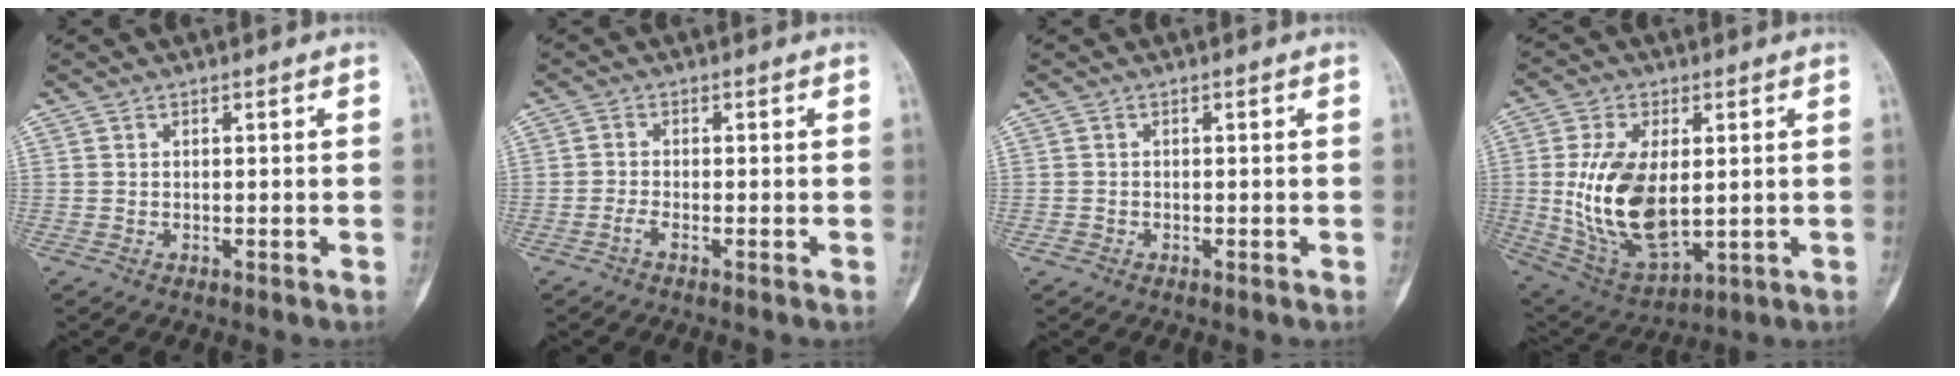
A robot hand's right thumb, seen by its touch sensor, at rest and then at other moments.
{"total": 1.5, "force": [-1.0, 0.3, 1.1], "torque": [-0.028, 0.003, -0.024]}
{"total": 0.7, "force": [-0.4, 0.6, 0.0], "torque": [0.004, 0.004, -0.011]}
{"total": 16.8, "force": [0.7, 9.2, 14.1], "torque": [-0.262, -0.014, 0.032]}